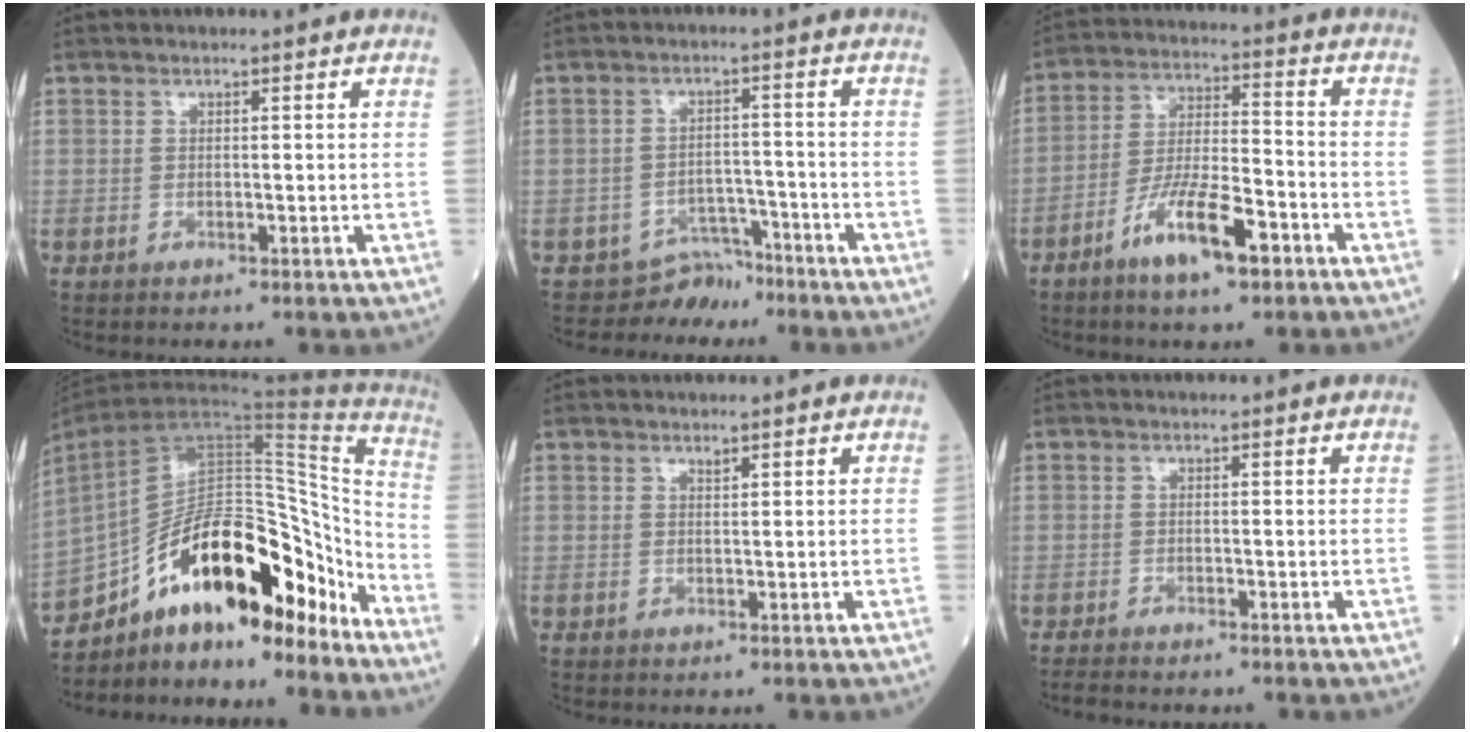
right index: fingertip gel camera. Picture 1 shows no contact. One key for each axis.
{"total": 3.8, "fx": -3.3, "fy": 1.5, "fz": -0.9, "tx": 0.017, "ty": 0.017, "tz": -0.051}
{"total": 10.2, "fx": -5.6, "fy": 2.0, "fz": 8.2, "tx": -0.160, "ty": -0.005, "tz": -0.104}
{"total": 23.6, "fx": -16.0, "fy": 7.9, "fz": 15.6, "tx": -0.261, "ty": 0.033, "tz": -0.255}
{"total": 0.6, "fx": 0.5, "fy": -0.1, "fz": 0.2, "tx": -0.009, "ty": -0.005, "tz": 0.010}
{"total": 3.5, "fx": -3.2, "fy": 0.4, "fz": 1.4, "tx": -0.024, "ty": -0.009, "tz": -0.049}